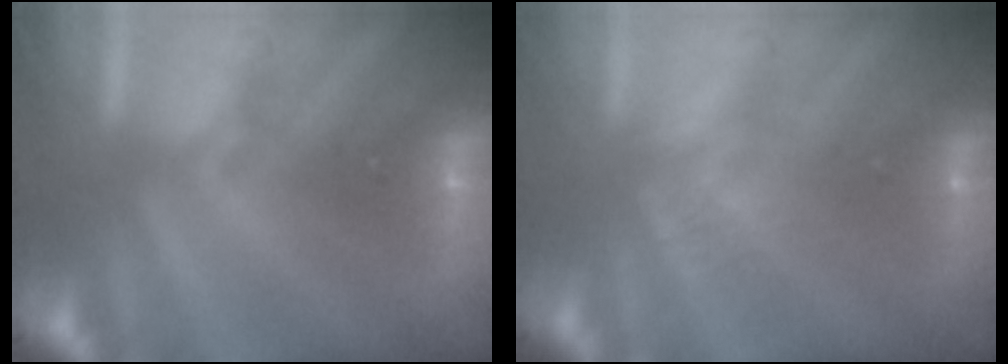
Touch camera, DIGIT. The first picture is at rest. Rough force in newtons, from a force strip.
{"total": 1.9}